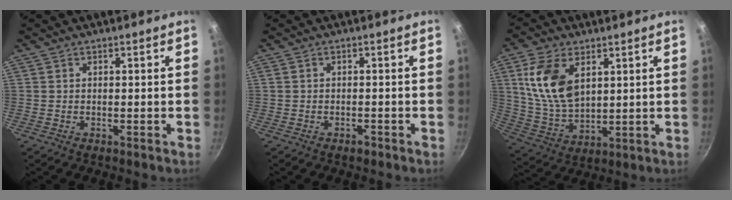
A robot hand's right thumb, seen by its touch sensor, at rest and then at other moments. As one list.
[{"total": 1.2, "force": [-0.9, 0.6, 0.6], "torque": [-0.010, 0.011, -0.011]}, {"total": 13.7, "force": [4.7, 8.1, 9.9], "torque": [-0.180, -0.024, 0.101]}]